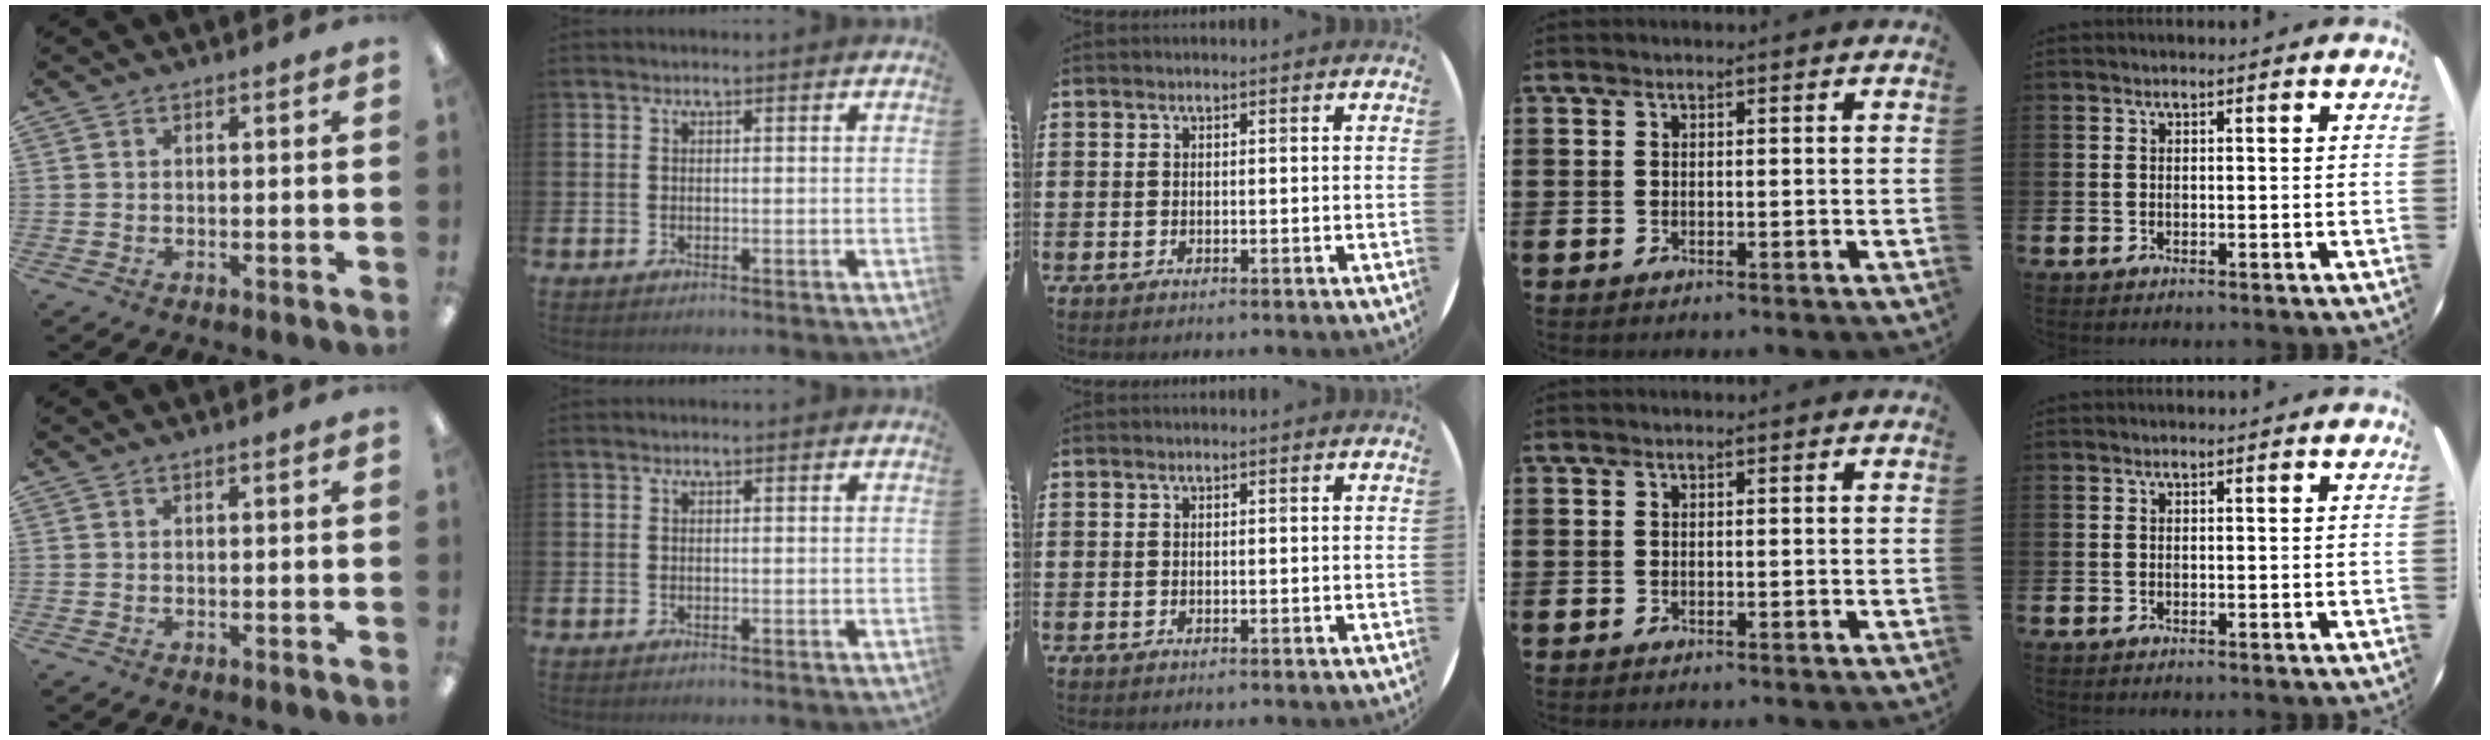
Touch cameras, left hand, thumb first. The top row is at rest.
{}